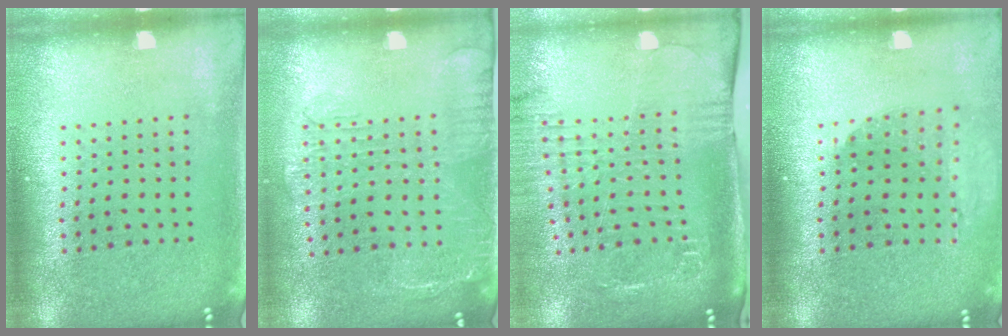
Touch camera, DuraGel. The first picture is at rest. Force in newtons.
{"total": 1.7, "press": 1.3, "slide": 1.0}
{"total": 2.6, "press": 2.1, "slide": 1.5}
{"total": 1.2, "press": 1.2, "slide": 0.2}